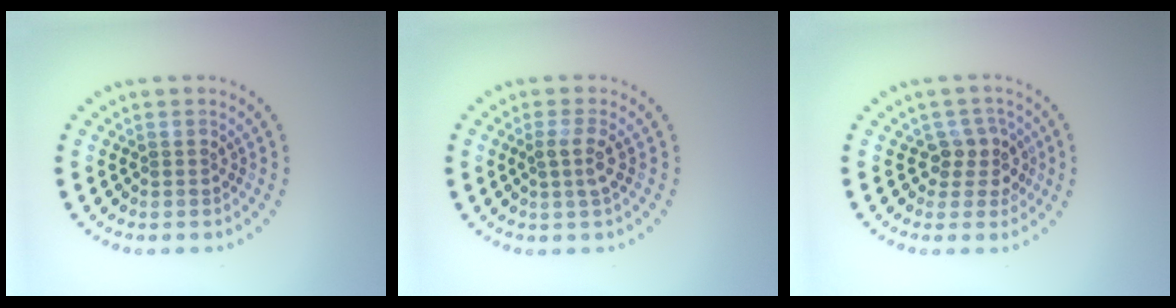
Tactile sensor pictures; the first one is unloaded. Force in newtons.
{"total": 1.8, "press": 1.4, "slide": 1.2}
{"total": 2.5, "press": 2.0, "slide": 1.5}